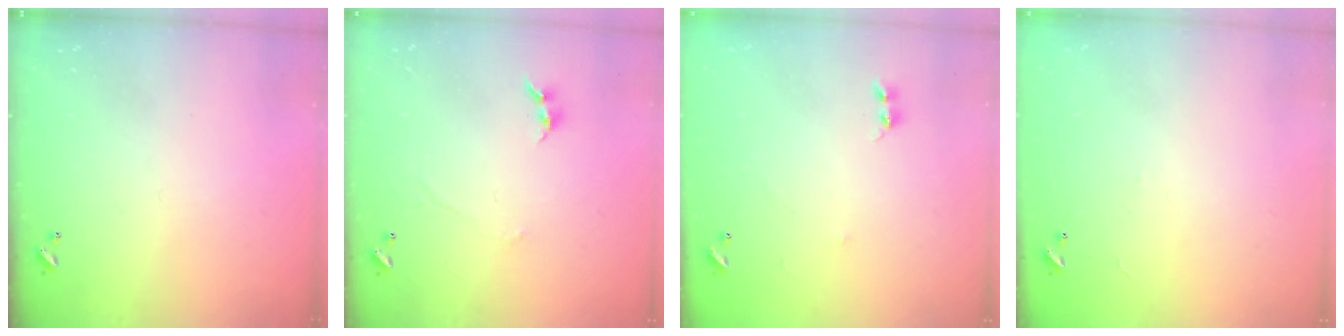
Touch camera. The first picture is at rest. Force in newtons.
{"total": 0.7, "press": 0.4, "slide": 0.6}
{"total": 5.4, "press": 5.4, "slide": 0.7}
{"total": 8.0, "press": 7.9, "slide": 0.5}